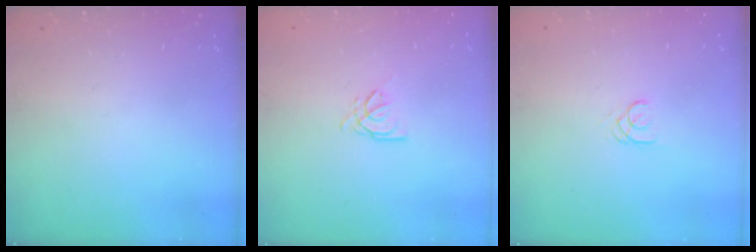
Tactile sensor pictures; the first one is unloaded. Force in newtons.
{"total": 0.9, "press": 0.8, "slide": 0.2}
{"total": 1.7, "press": 1.7, "slide": 0.2}